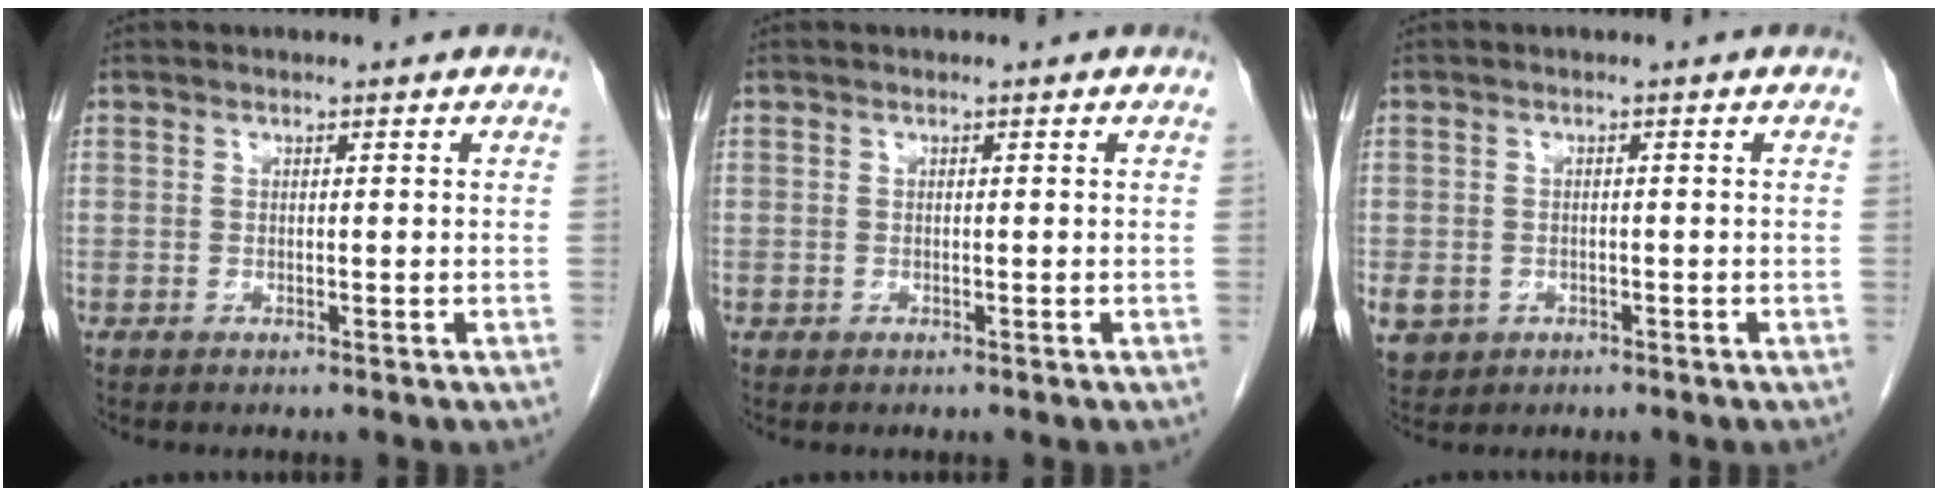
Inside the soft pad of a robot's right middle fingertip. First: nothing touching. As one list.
[{"total": 0.0}, {"total": 7.9, "force": [-3.2, 6.7, 2.8], "torque": [-0.089, -0.003, -0.042]}]